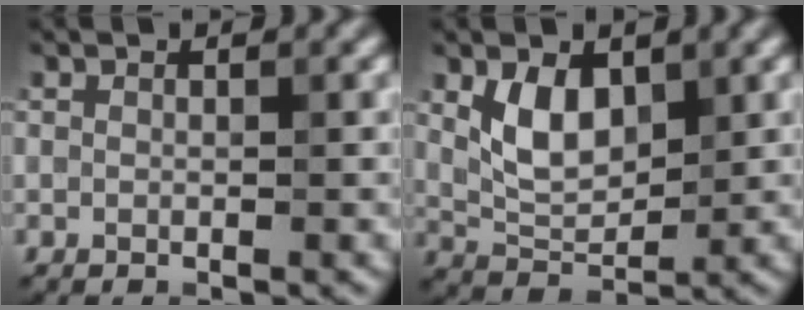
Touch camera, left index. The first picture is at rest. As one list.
[{"total": 3.9, "force": [1.3, 2.3, 2.9], "torque": [-0.061, -0.006, 0.027]}]